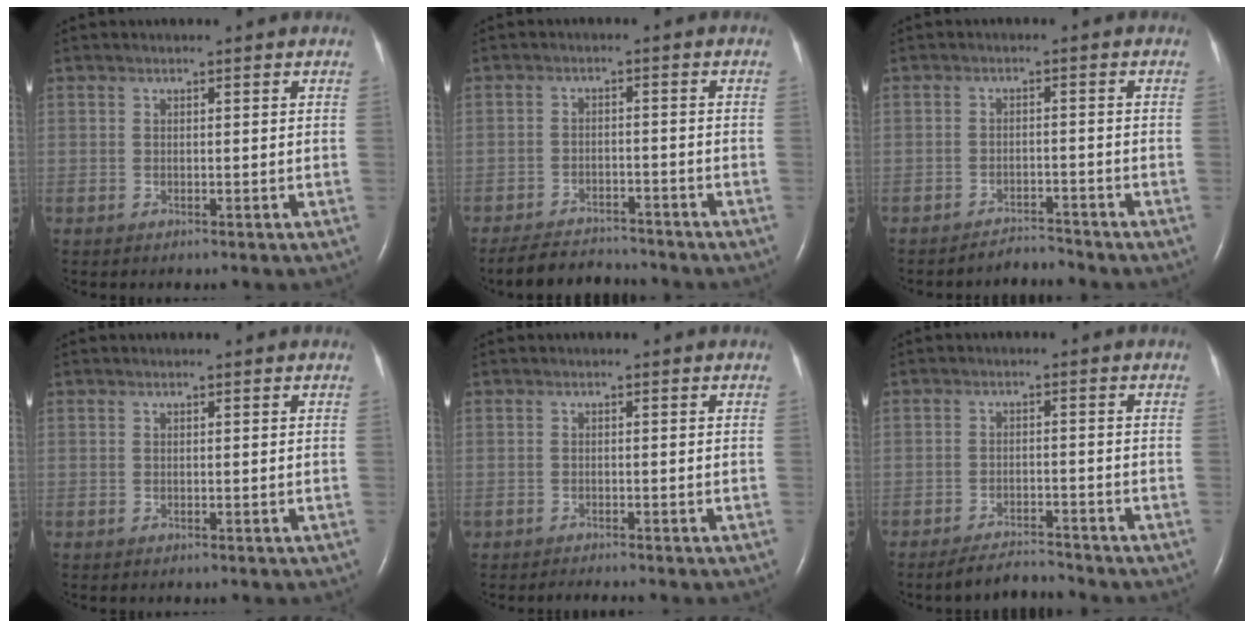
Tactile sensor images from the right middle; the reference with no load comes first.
{"total": 7.1, "force": [-6.8, 1.5, 1.3], "torque": [-0.024, -0.006, -0.108]}
{"total": 2.5, "force": [-2.5, -0.2, -0.5], "torque": [0.011, -0.011, -0.039]}
{"total": 0.0}
{"total": 1.3, "force": [-1.2, 0.0, 0.2], "torque": [-0.011, -0.006, -0.021]}
{"total": 3.3, "force": [-3.2, 0.4, 0.0], "torque": [-0.002, -0.010, -0.054]}